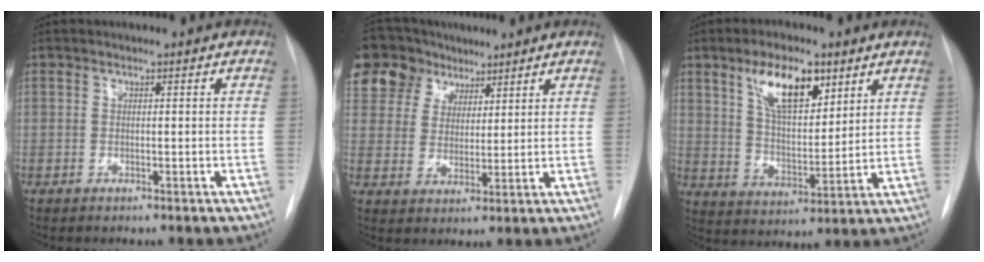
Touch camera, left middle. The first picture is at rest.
{"total": 14.4, "force": [9.6, 10.0, 3.8], "torque": [-0.097, 0.052, 0.182]}
{"total": 10.7, "force": [5.9, 4.1, 8.0], "torque": [-0.146, 0.007, 0.112]}